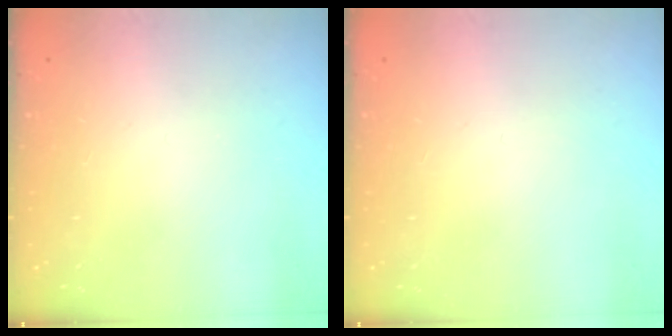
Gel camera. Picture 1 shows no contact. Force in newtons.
{"total": 0.0}